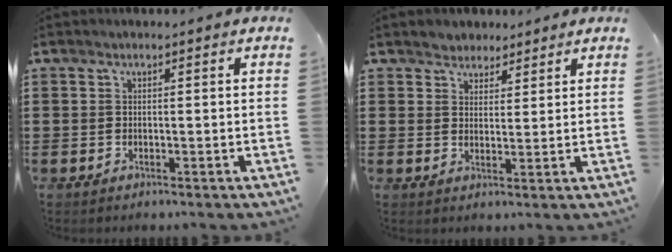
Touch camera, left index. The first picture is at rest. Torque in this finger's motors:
{"motor_torque": [2.14, 0.00, 0.23, 0.01]}